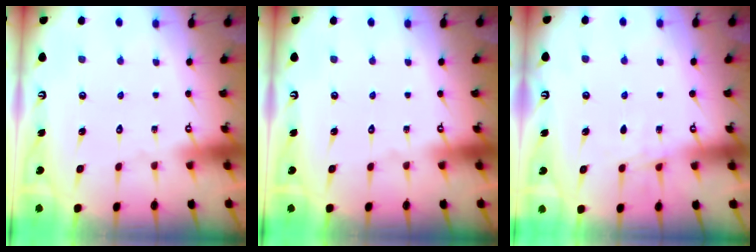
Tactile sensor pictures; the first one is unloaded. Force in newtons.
{"total": 0.0}
{"total": 4.8, "press": 4.7, "slide": 0.5}